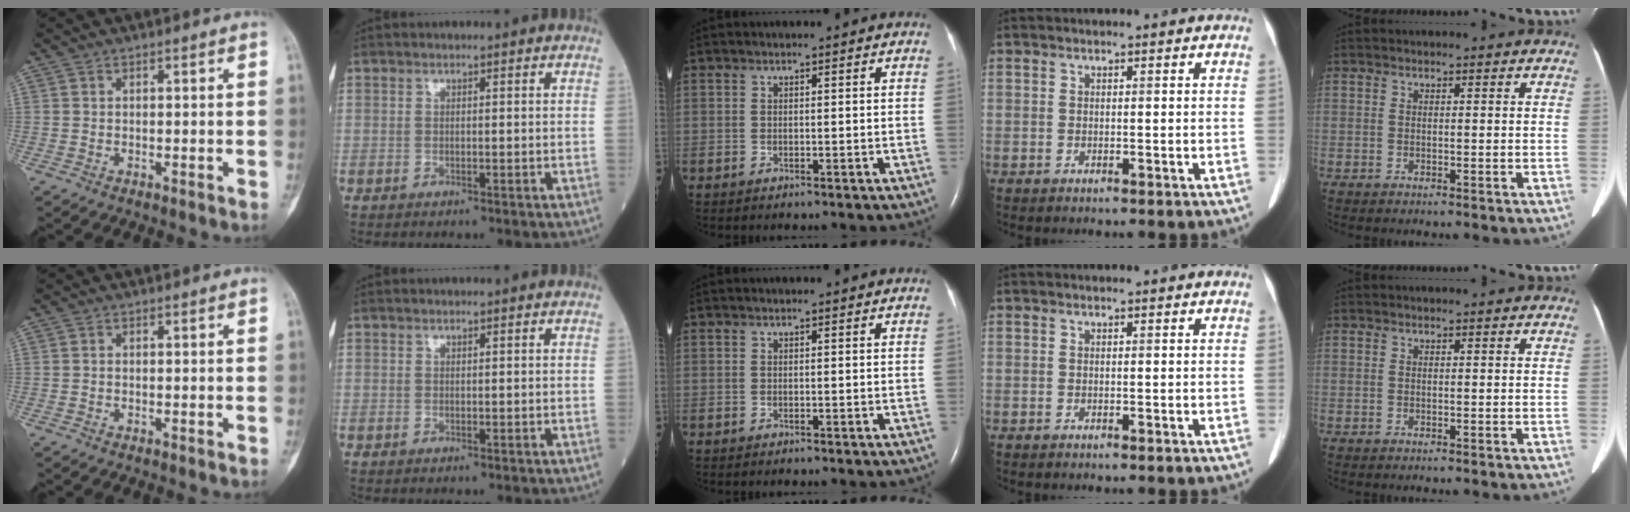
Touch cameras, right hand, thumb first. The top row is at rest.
{}